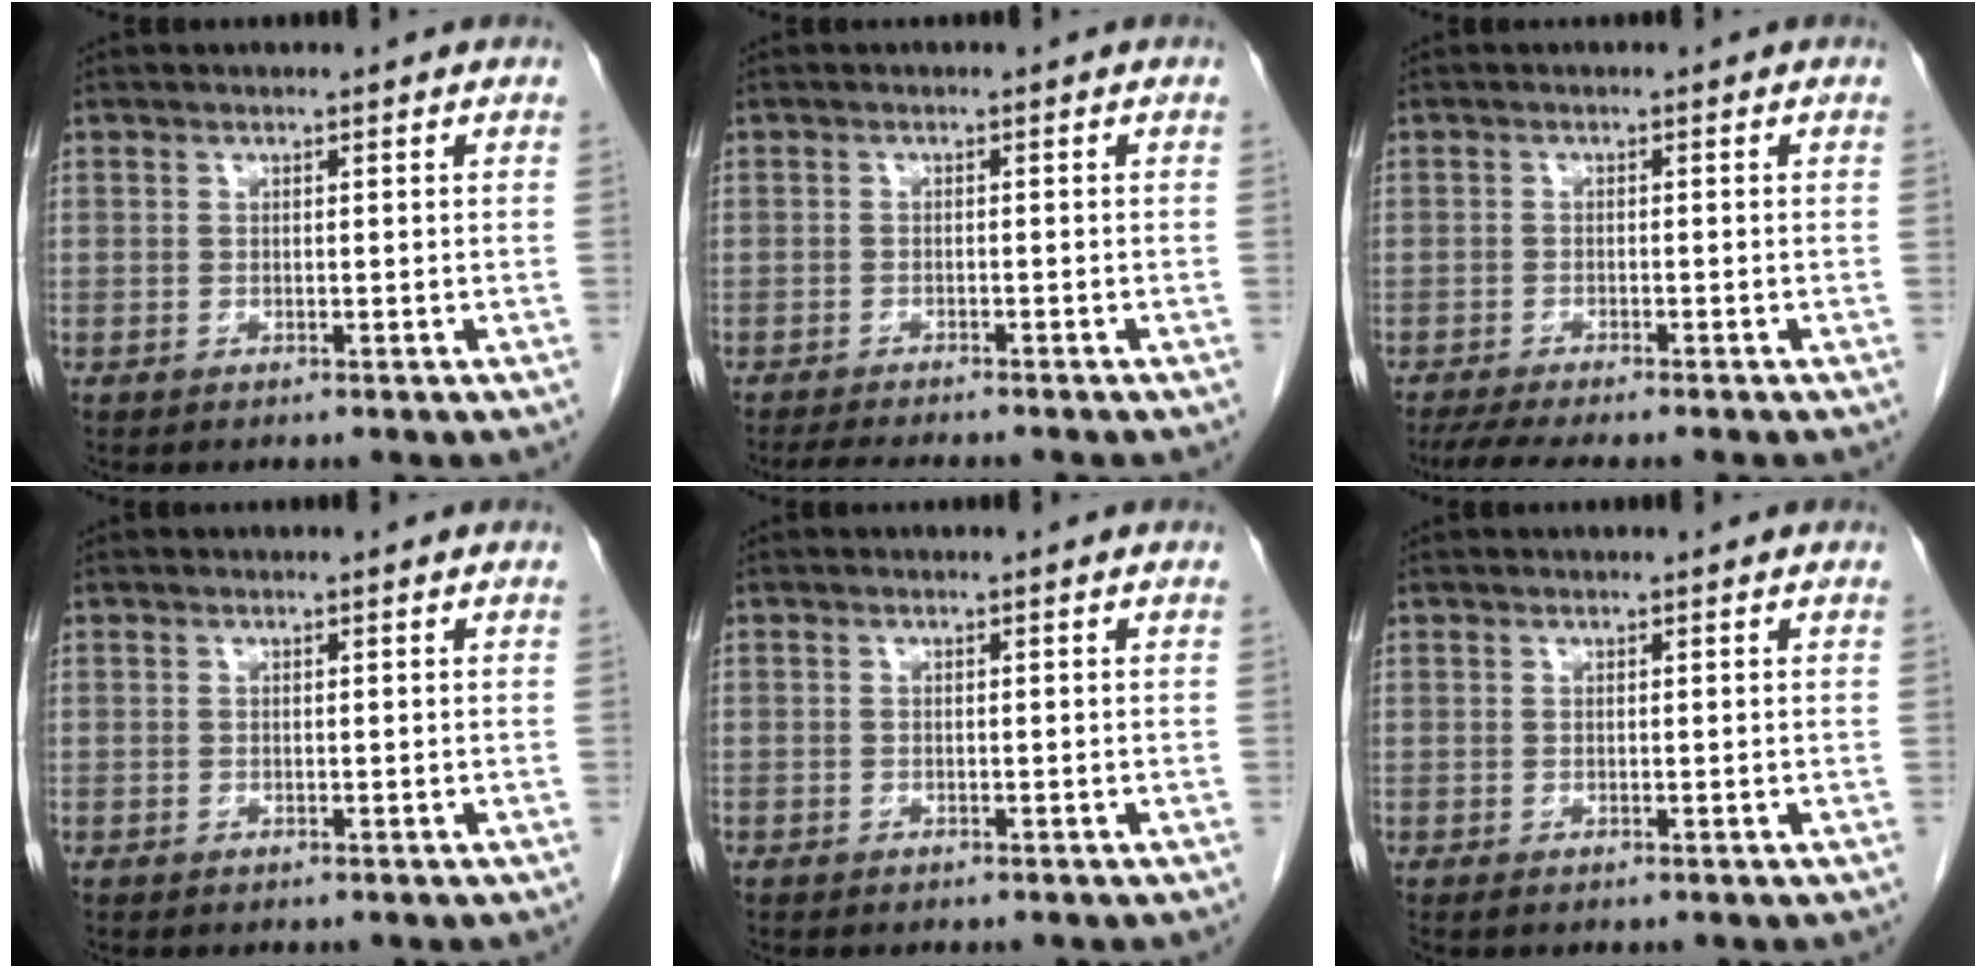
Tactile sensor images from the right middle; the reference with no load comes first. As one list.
[{"total": 6.1, "force": [-5.4, 0.8, 2.7], "torque": [-0.038, -0.012, -0.080]}, {"total": 7.2, "force": [-6.1, 0.5, 3.9], "torque": [-0.055, -0.013, -0.094]}, {"total": 0.0}, {"total": 0.6, "force": [-0.5, 0.4, 0.1], "torque": [-0.007, 0.003, -0.009]}, {"total": 0.0}]